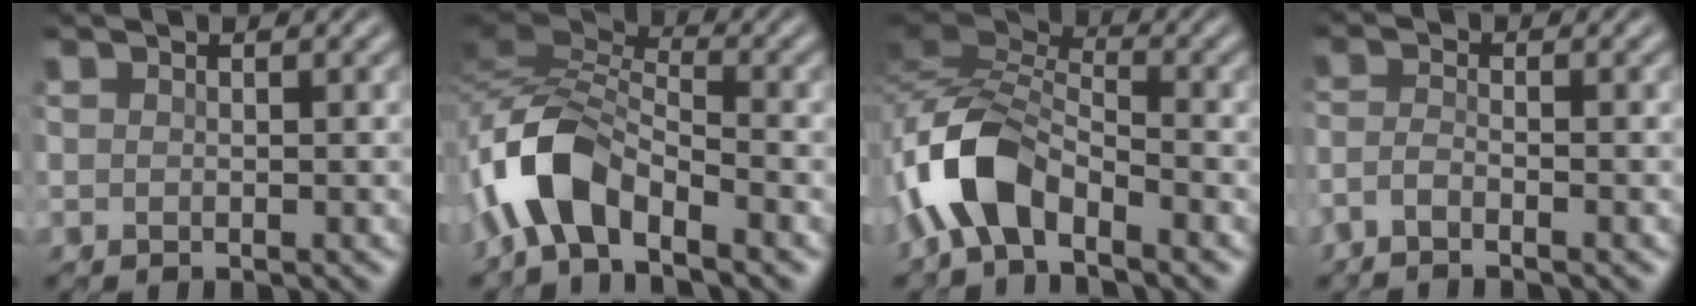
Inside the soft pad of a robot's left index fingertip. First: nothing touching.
{"total": 6.9, "force": [-4.4, 2.2, 4.7], "torque": [-0.105, 0.010, -0.099]}
{"total": 7.0, "force": [-4.4, 2.6, 4.8], "torque": [-0.108, 0.009, -0.099]}
{"total": 1.7, "force": [-1.4, -0.8, 0.5], "torque": [-0.020, 0.004, -0.031]}